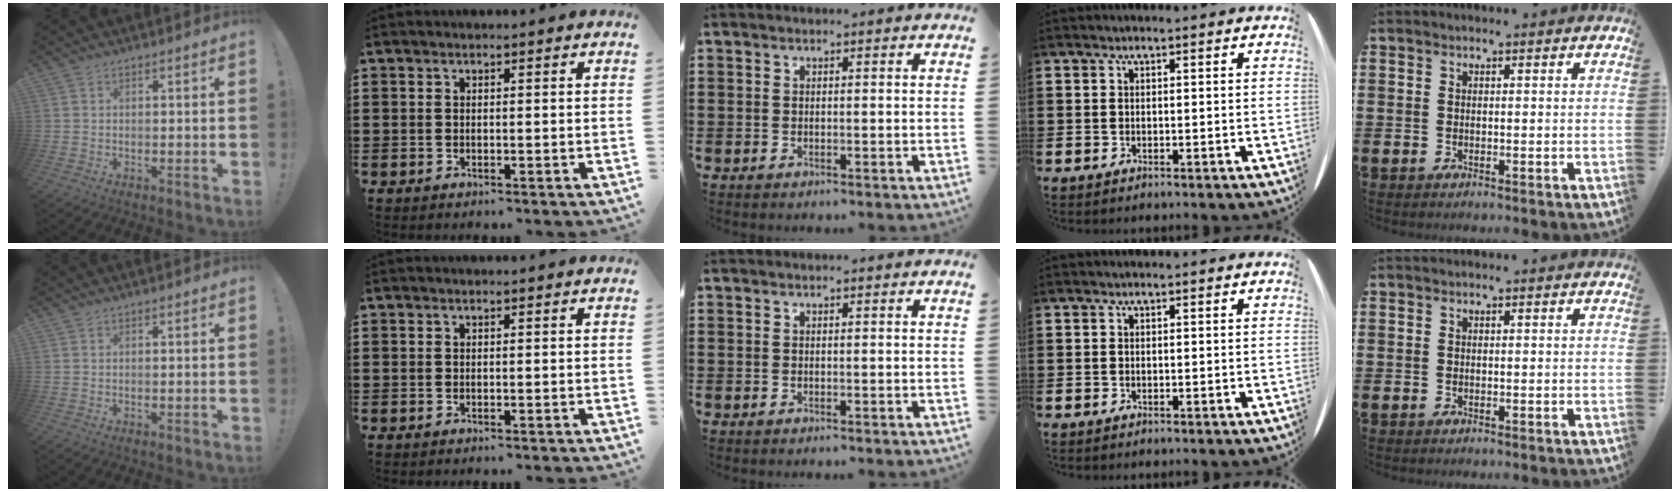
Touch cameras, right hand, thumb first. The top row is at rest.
{}